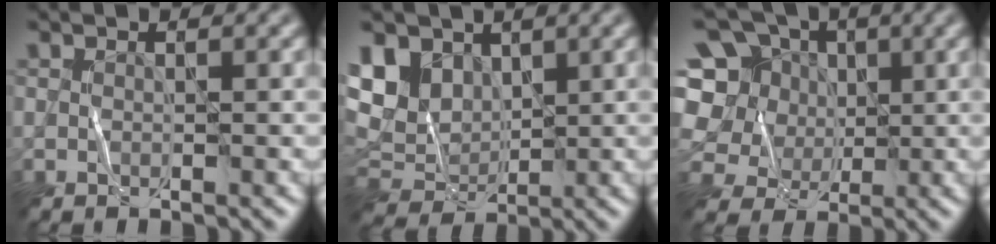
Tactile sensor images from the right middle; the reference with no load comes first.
{"total": 7.3, "force": [2.3, 5.5, 4.1], "torque": [-0.099, 0.012, 0.049]}
{"total": 11.4, "force": [1.4, 10.2, 4.7], "torque": [-0.135, 0.042, -0.006]}